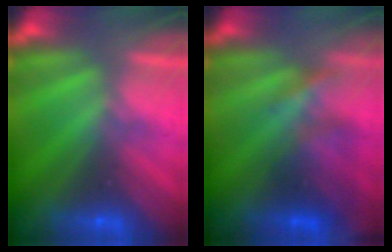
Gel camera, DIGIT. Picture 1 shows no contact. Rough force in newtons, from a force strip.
{"total": 3.5}